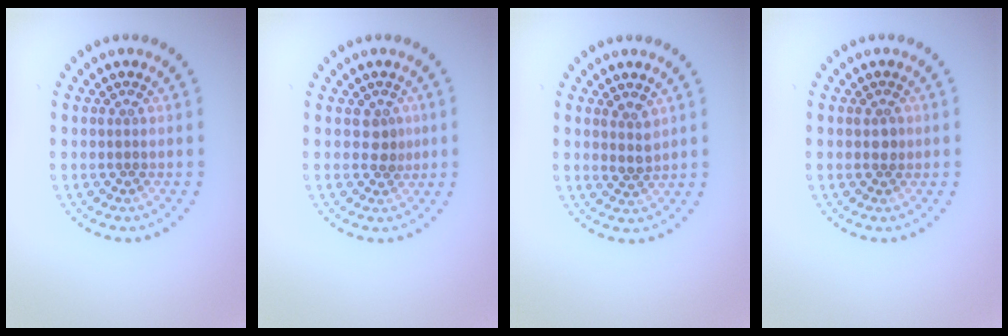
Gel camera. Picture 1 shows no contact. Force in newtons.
{"total": 1.3, "press": 1.1, "slide": 0.7}
{"total": 1.5, "press": 1.2, "slide": 0.9}
{"total": 0.8, "press": 0.8, "slide": 0.0}